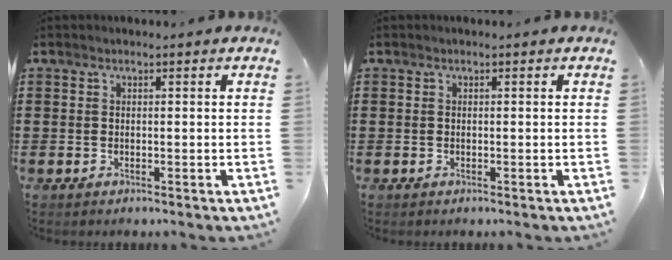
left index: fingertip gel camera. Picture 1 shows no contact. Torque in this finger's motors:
{"motor_torque": [0.00, 0.00, 0.00, 0.00]}